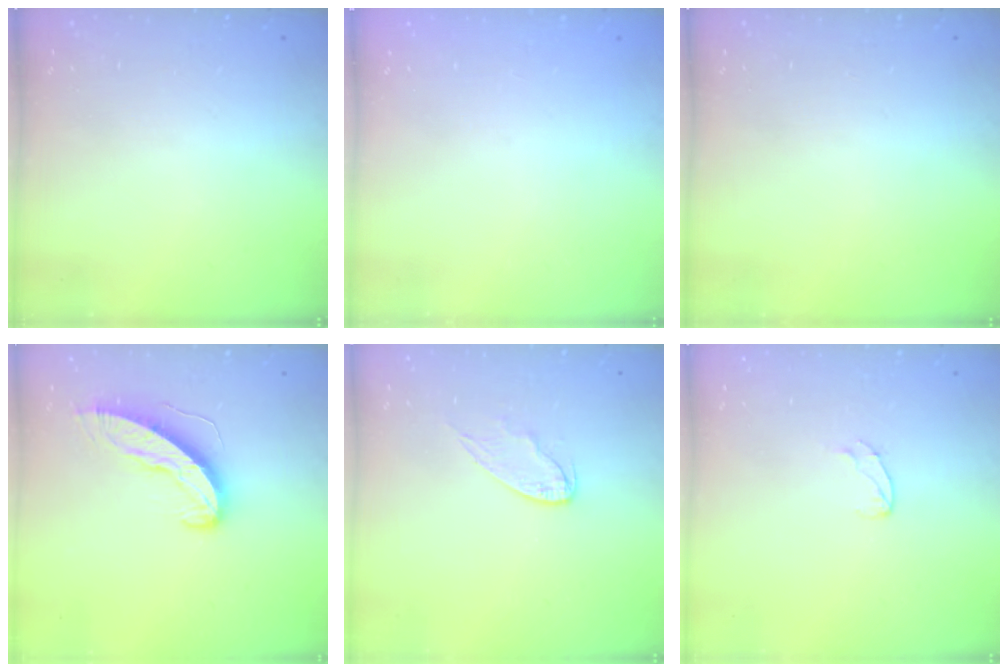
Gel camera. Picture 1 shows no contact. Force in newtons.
{"total": 0.0}
{"total": 0.0}
{"total": 11.5, "press": 11.4, "slide": 0.9}
{"total": 6.3, "press": 6.3, "slide": 0.6}
{"total": 3.9, "press": 3.9, "slide": 0.3}